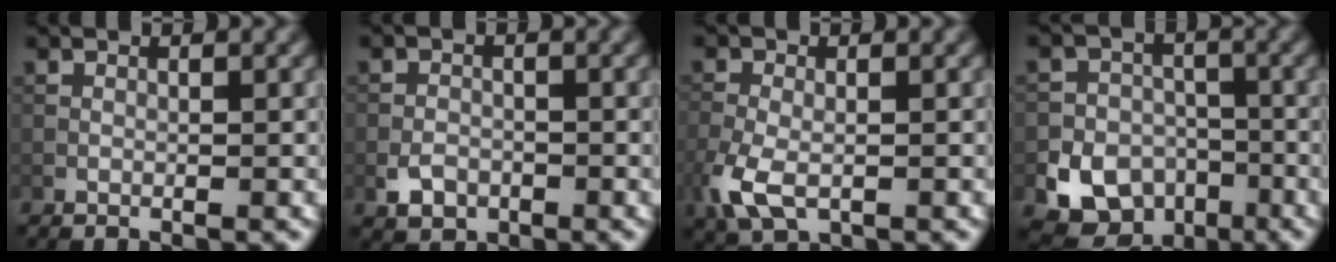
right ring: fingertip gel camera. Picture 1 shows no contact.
{"total": 1.9, "force": [-0.8, 1.5, 0.9], "torque": [-0.015, -0.001, -0.016]}
{"total": 4.4, "force": [-1.7, 2.5, 3.2], "torque": [-0.082, -0.013, -0.035]}
{"total": 10.6, "force": [-5.3, 8.7, 2.8], "torque": [-0.025, -0.039, -0.100]}